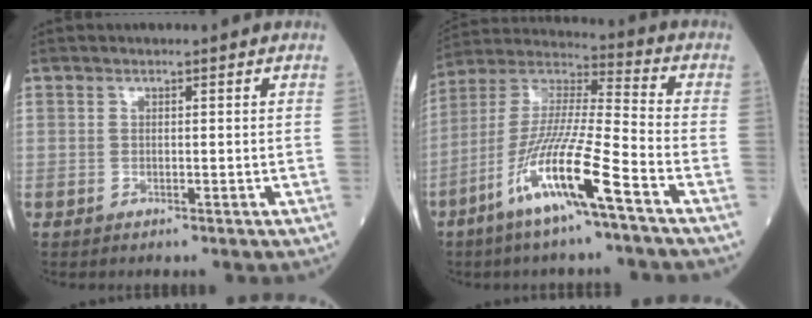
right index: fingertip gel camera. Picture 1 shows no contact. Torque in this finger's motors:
{"motor_torque": [1.59, -0.55, 1.05, 0.21]}